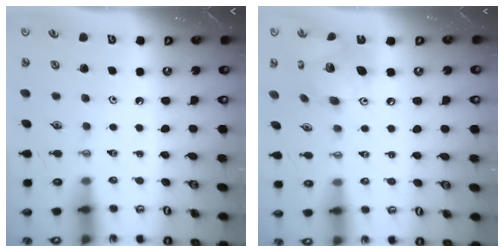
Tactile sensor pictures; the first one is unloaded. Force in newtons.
{"total": 14.5, "press": 14.5, "slide": 1.3}